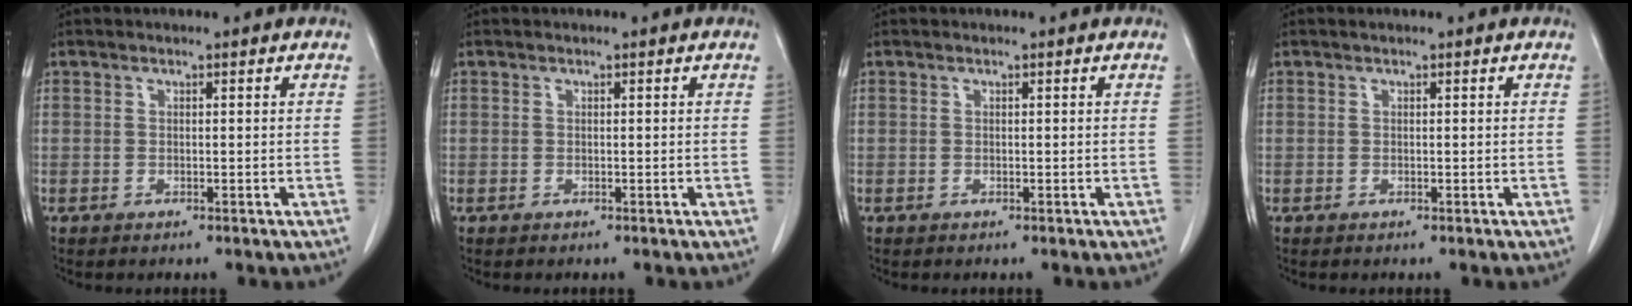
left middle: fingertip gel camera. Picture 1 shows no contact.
{"total": 0.0}
{"total": 0.0}
{"total": 0.0}